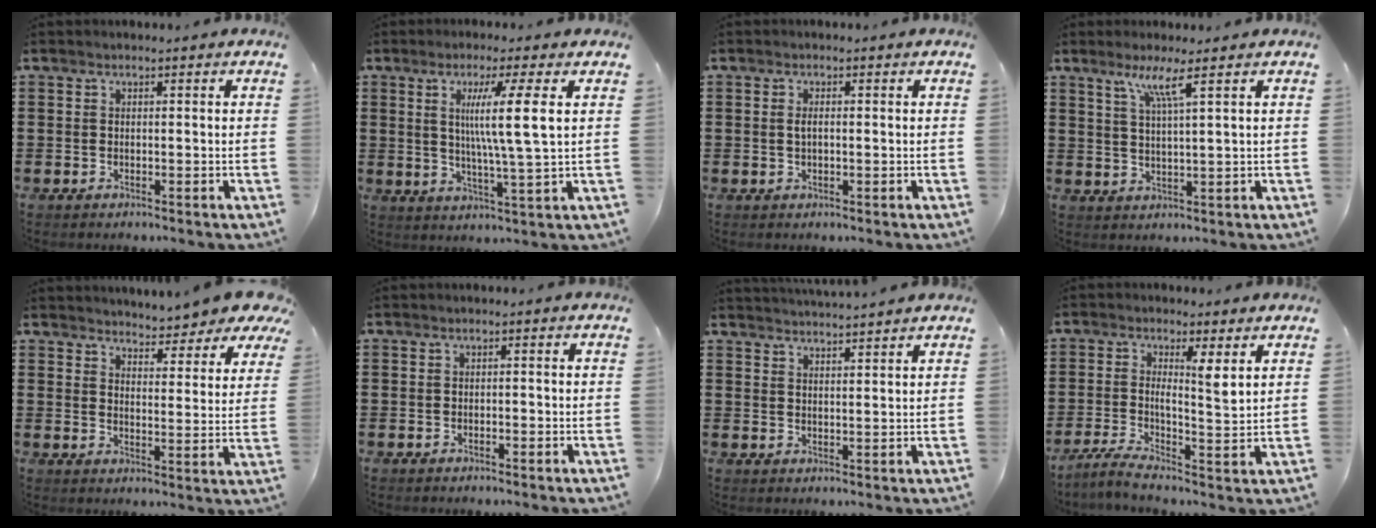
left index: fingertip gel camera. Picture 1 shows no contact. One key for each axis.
{"total": 8.5, "fx": 2.4, "fy": -0.3, "fz": 8.1, "tx": -0.151, "ty": -0.005, "tz": 0.031}
{"total": 1.4, "fx": 0.0, "fy": 0.5, "fz": 1.3, "tx": -0.025, "ty": 0.003, "tz": 0.000}
{"total": 4.5, "fx": 2.8, "fy": -0.4, "fz": 3.6, "tx": -0.081, "ty": 0.000, "tz": 0.046}
{"total": 4.8, "fx": 4.8, "fy": 0.2, "fz": 0.4, "tx": -0.020, "ty": -0.040, "tz": 0.081}
{"total": 0.8, "fx": -0.7, "fy": 0.3, "fz": 0.3, "tx": -0.010, "ty": -0.002, "tz": -0.013}
{"total": 2.7, "fx": 2.6, "fy": -0.5, "fz": -0.1, "tx": -0.006, "ty": -0.013, "tz": 0.048}
{"total": 4.4, "fx": 2.0, "fy": 0.1, "fz": 4.0, "tx": -0.073, "ty": -0.023, "tz": 0.026}